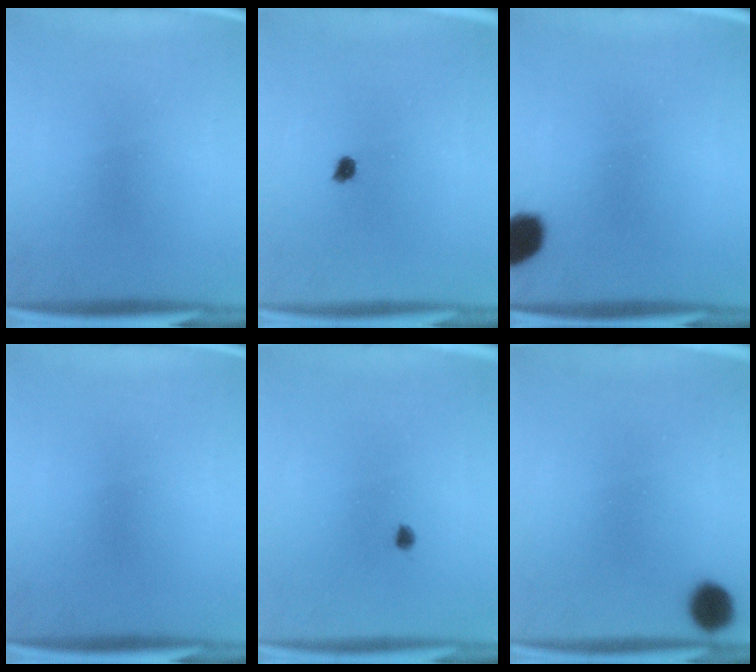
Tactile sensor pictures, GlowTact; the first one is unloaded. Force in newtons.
{"total": 1.4}
{"total": 7.3}
{"total": 0.0}
{"total": 0.7}
{"total": 4.8}